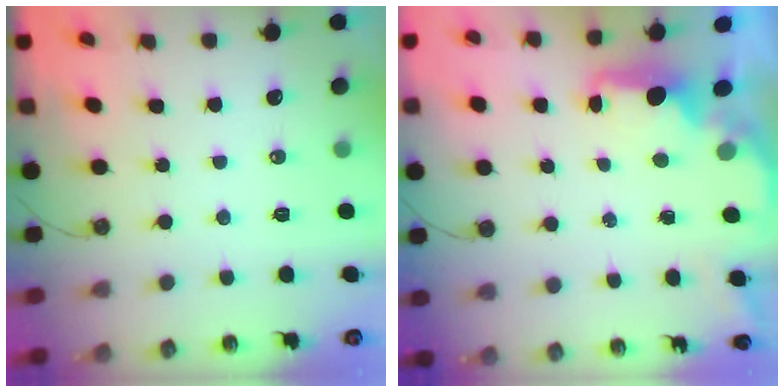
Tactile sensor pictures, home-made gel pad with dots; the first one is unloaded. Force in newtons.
{"total": 2.1, "press": 2.0, "slide": 0.8}